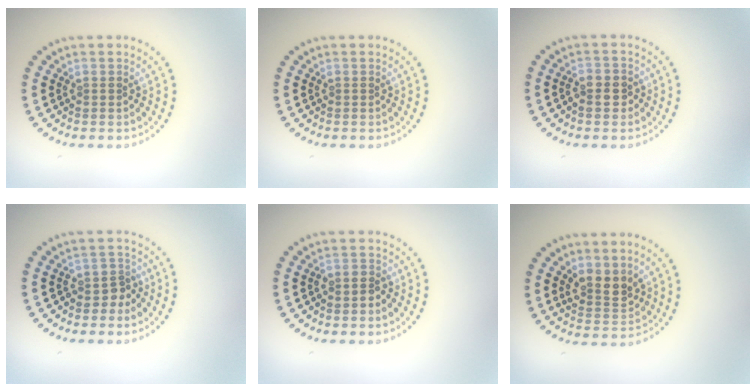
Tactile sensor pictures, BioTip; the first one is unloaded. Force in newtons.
{"total": 0.0}
{"total": 1.6, "press": 1.6, "slide": 0.5}
{"total": 1.9, "press": 1.5, "slide": 1.2}
{"total": 1.0, "press": 0.7, "slide": 0.6}
{"total": 2.6, "press": 2.4, "slide": 1.2}